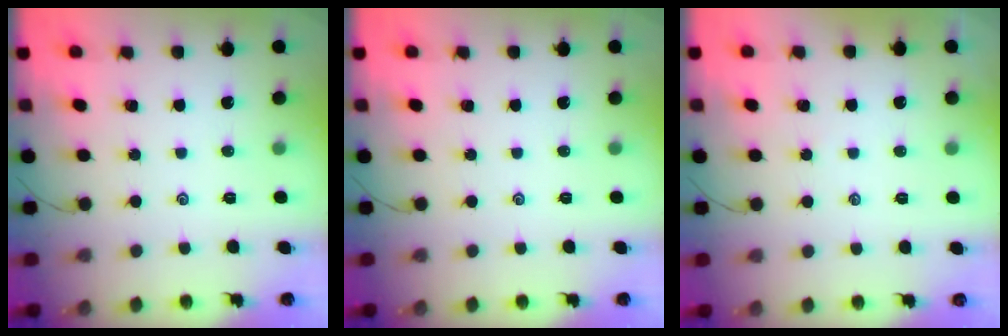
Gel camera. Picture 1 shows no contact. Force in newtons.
{"total": 0.0}
{"total": 1.9, "press": 1.8, "slide": 0.4}